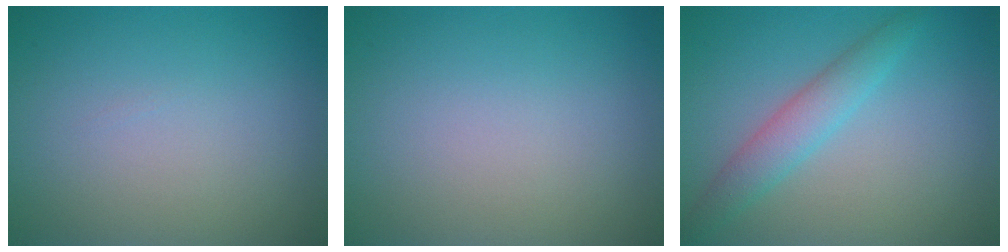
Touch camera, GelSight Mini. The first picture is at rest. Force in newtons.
{"total": 0.0}
{"total": 3.0, "press": 3.0, "slide": 0.1}